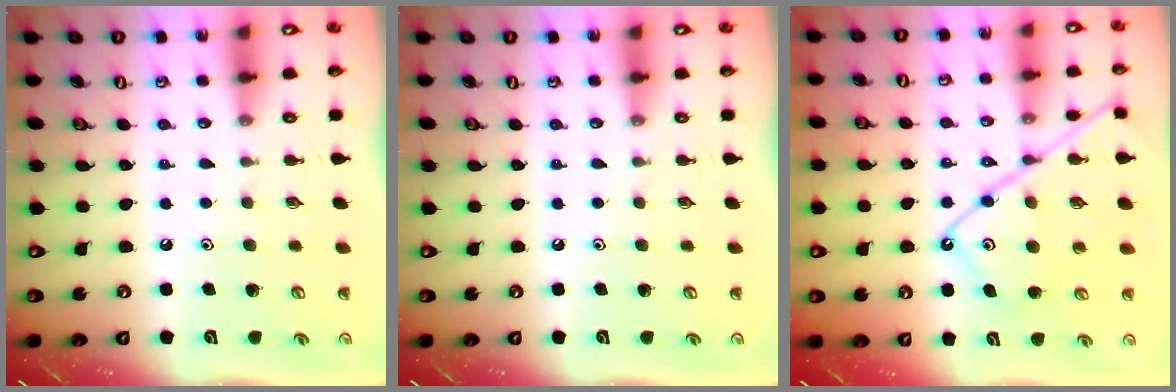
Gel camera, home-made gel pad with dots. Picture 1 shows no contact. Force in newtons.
{"total": 0.0}
{"total": 13.3, "press": 13.3, "slide": 1.3}